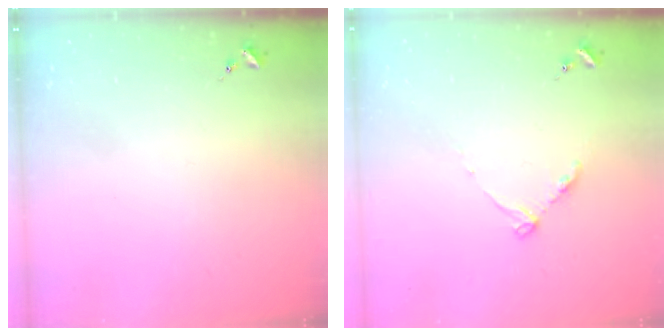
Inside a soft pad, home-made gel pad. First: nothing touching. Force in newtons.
{"total": 5.6, "press": 5.5, "slide": 0.7}